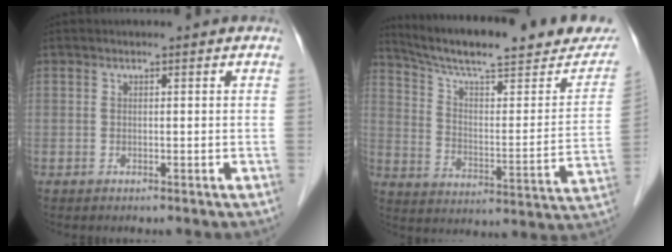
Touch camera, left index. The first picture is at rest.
{"total": 24.7, "force": [21.2, 4.0, 11.8], "torque": [-0.176, -0.020, 0.294]}